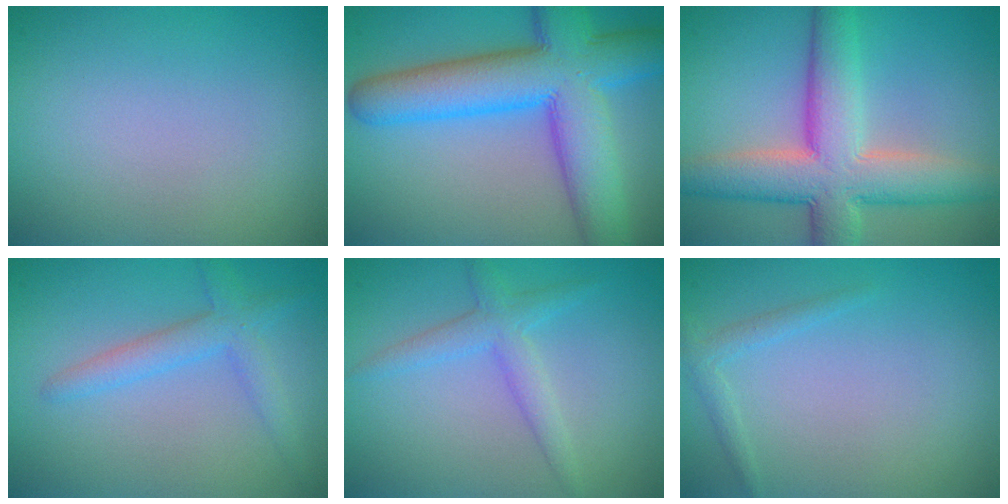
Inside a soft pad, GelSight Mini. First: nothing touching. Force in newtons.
{"total": 10.9, "press": 10.9, "slide": 0.6}
{"total": 8.4, "press": 8.4, "slide": 0.5}
{"total": 2.7, "press": 2.7, "slide": 0.0}
{"total": 2.5, "press": 2.5, "slide": 0.1}
{"total": 1.2, "press": 1.2, "slide": 0.1}